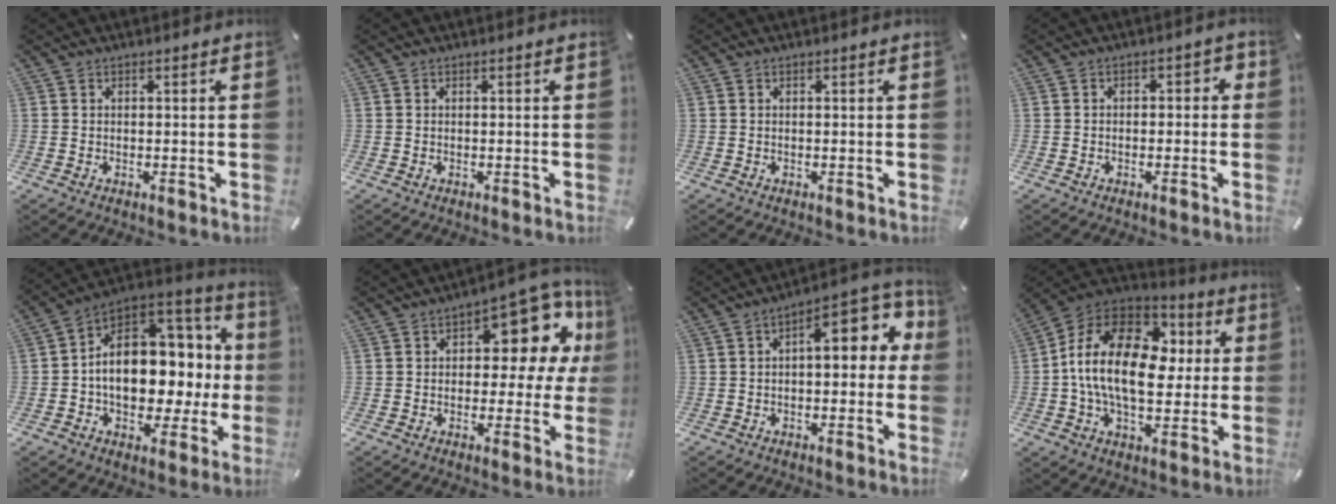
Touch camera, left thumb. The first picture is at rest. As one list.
[{"total": 0.0}, {"total": 0.0}, {"total": 2.4, "force": [-1.4, 1.5, 1.3], "torque": [-0.022, 0.014, -0.030]}, {"total": 16.6, "force": [0.5, 12.1, 11.4], "torque": [-0.162, -0.020, 0.013]}, {"total": 12.8, "force": [5.2, 7.2, 9.1], "torque": [-0.111, -0.045, 0.088]}, {"total": 11.7, "force": [2.9, 5.5, 9.9], "torque": [-0.129, -0.026, 0.046]}, {"total": 21.4, "force": [0.9, 14.1, 16.1], "torque": [-0.309, 0.002, 0.015]}]